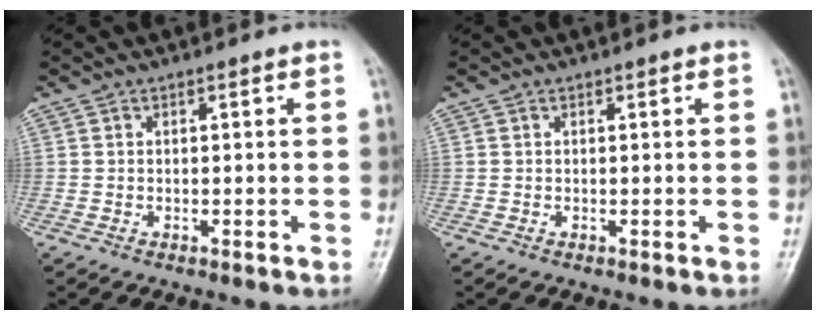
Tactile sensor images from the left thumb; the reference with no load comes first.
{"total": 0.0}